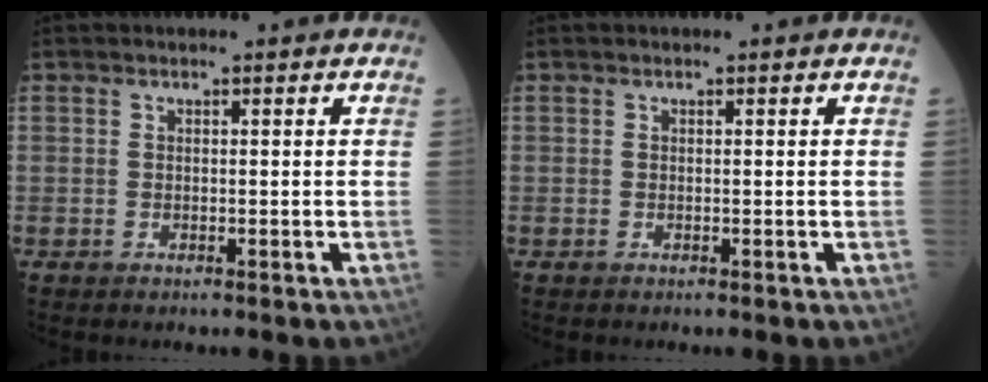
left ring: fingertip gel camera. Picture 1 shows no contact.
{"total": 0.0}